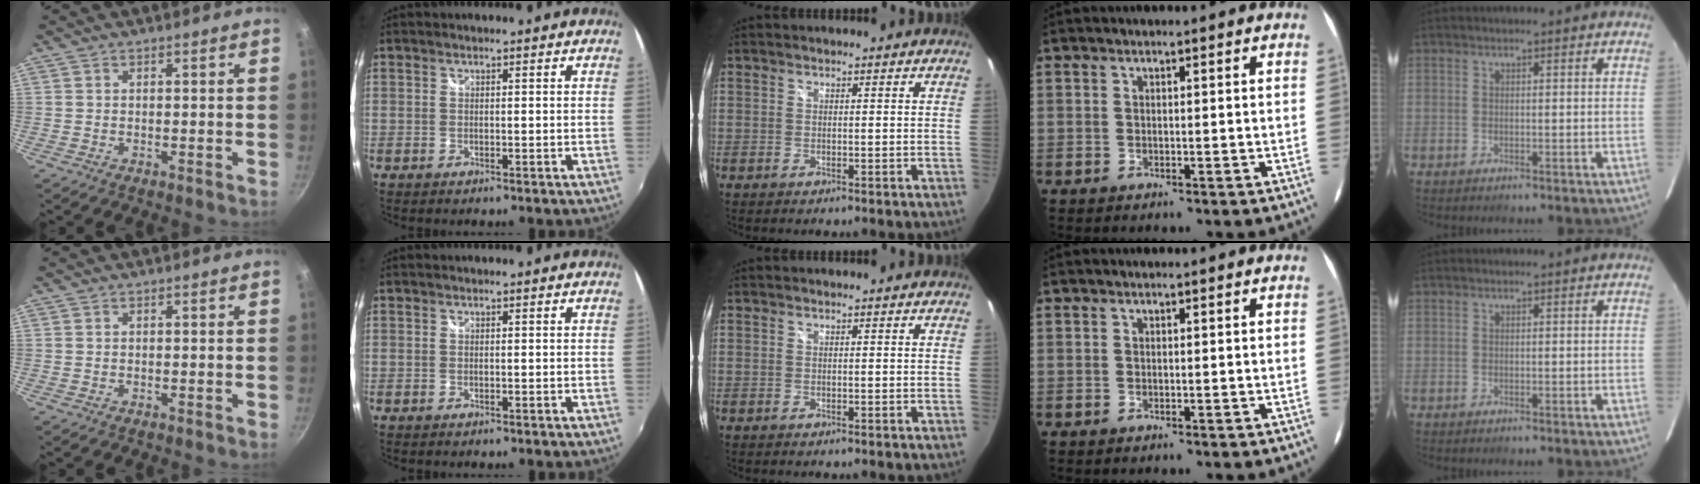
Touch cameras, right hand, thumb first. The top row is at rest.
{}